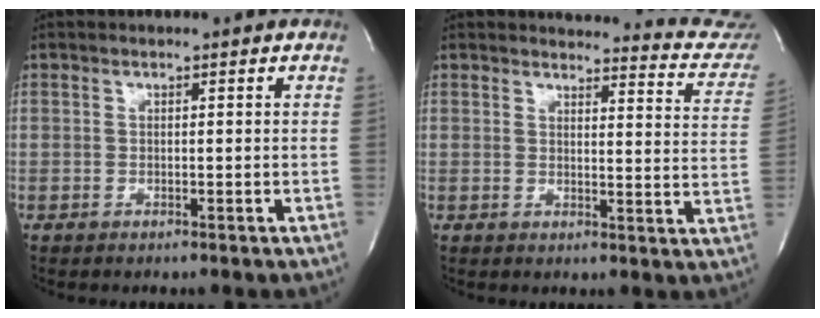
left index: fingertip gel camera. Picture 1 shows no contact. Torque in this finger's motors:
{"motor_torque": [0.92, -1.19, 0.21, -0.01]}